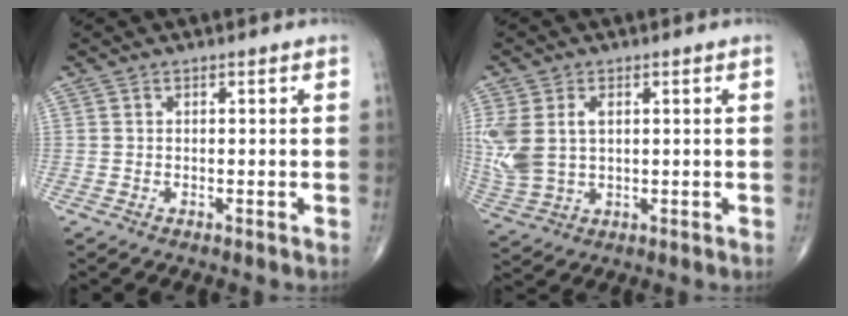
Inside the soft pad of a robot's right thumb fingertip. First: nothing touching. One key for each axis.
{"total": 10.2, "fx": 1.9, "fy": 6.7, "fz": 7.5, "tx": -0.177, "ty": 0.005, "tz": 0.050}